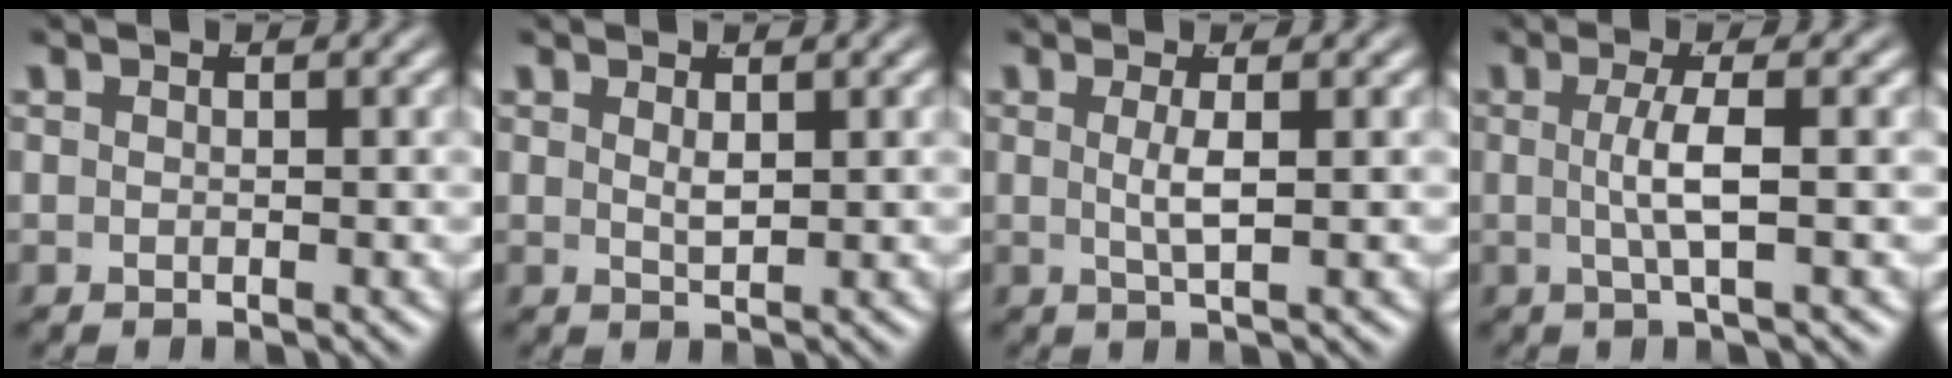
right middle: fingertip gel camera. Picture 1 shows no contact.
{"total": 1.1, "force": [0.6, -0.4, 0.8], "torque": [-0.012, -0.009, 0.020]}
{"total": 1.8, "force": [0.2, -0.6, 1.7], "torque": [-0.036, -0.010, 0.010]}
{"total": 2.8, "force": [-0.1, -0.5, 2.7], "torque": [-0.051, -0.003, 0.002]}